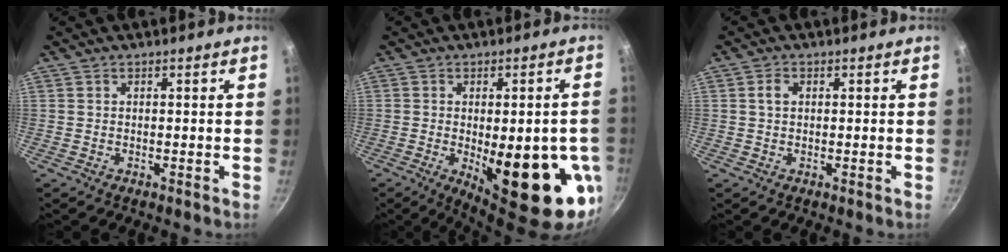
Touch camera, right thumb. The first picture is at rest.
{"total": 18.2, "force": [-4.2, 6.3, 16.6], "torque": [-0.203, -0.004, -0.041]}
{"total": 2.1, "force": [0.5, 1.5, 1.4], "torque": [-0.018, 0.005, 0.008]}